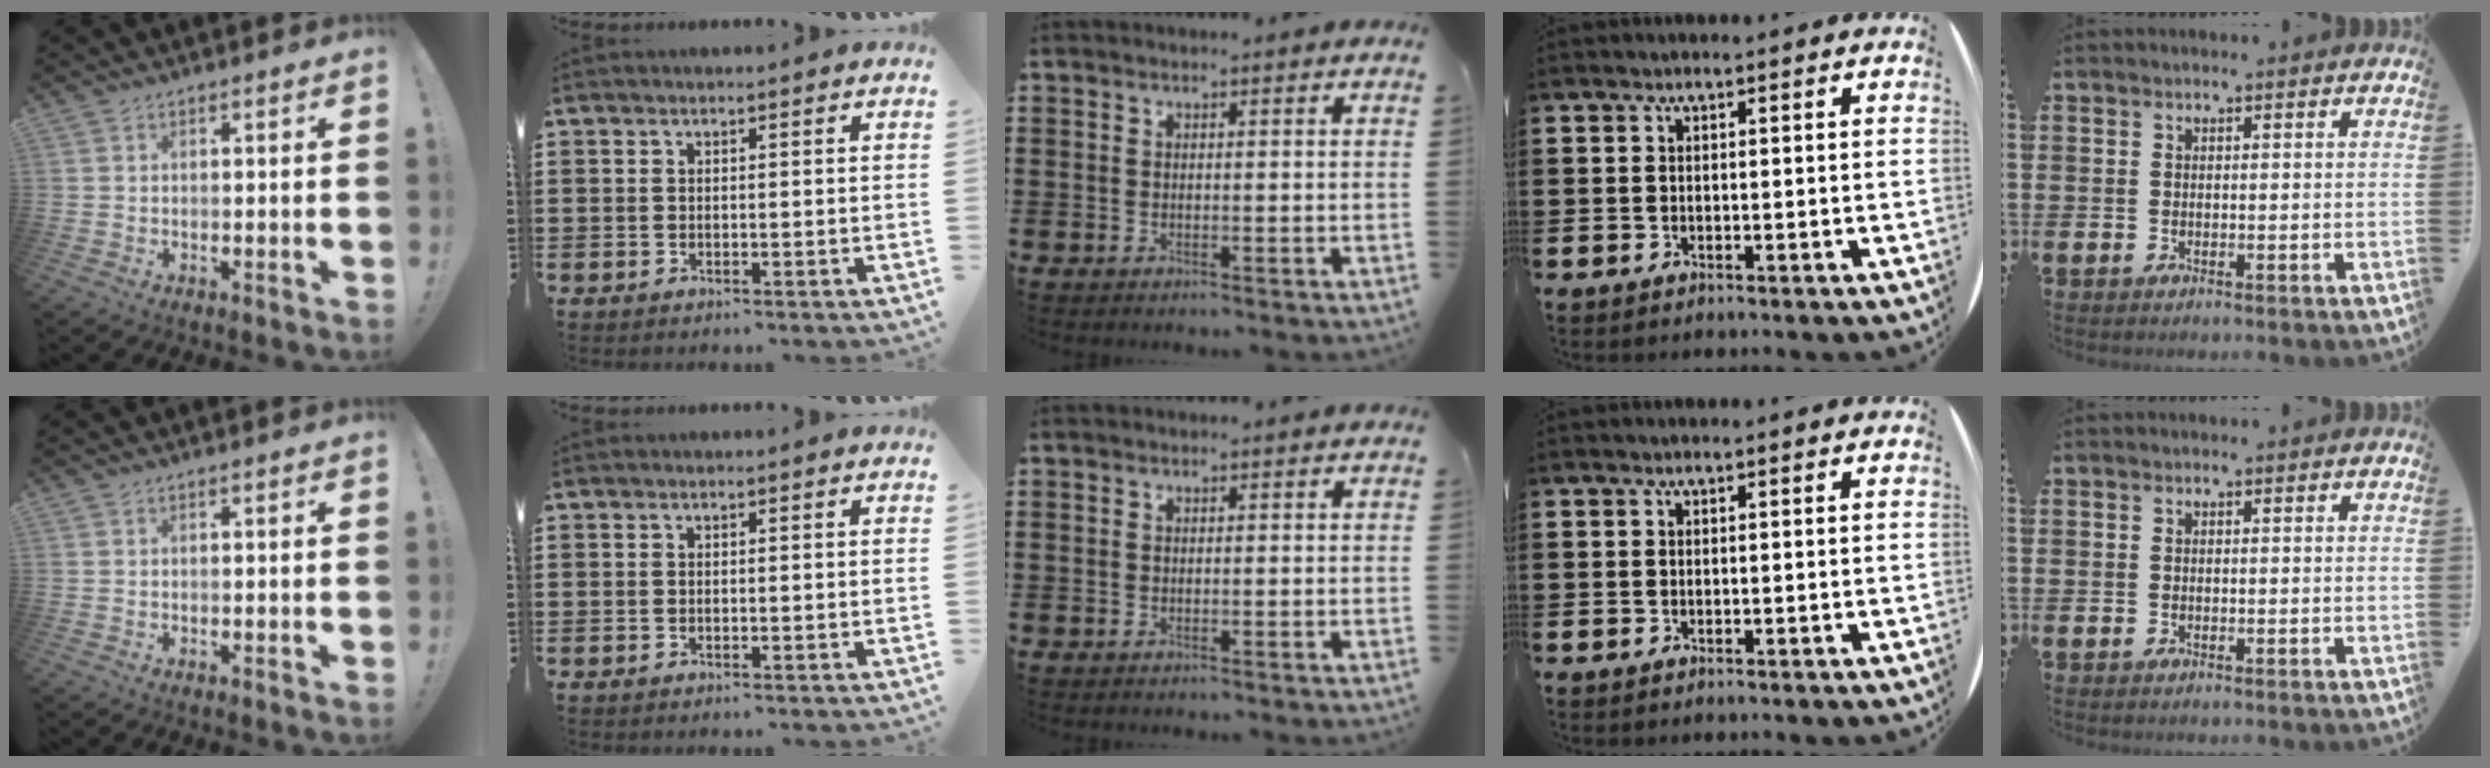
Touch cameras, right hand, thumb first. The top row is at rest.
{}